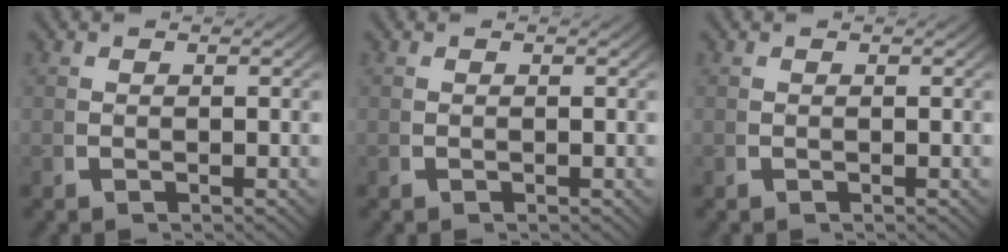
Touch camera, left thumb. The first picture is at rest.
{"total": 0.0}
{"total": 0.0}